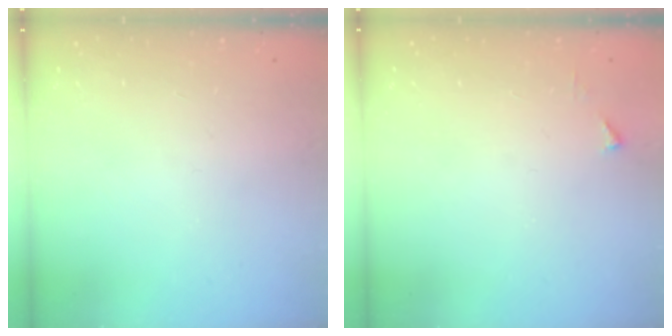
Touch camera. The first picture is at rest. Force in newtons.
{"total": 3.2, "press": 3.2, "slide": 0.3}